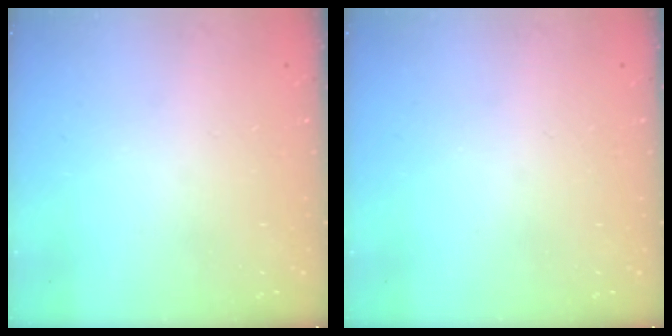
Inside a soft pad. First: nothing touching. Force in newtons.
{"total": 0.0}